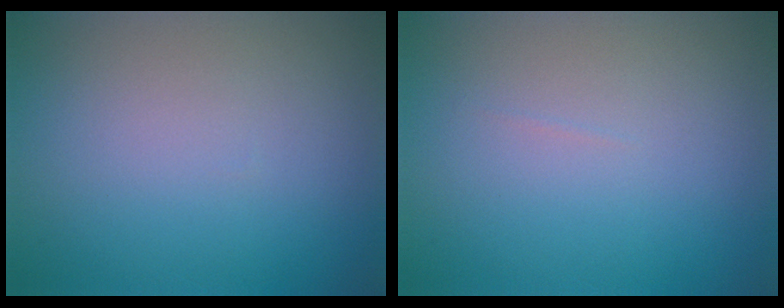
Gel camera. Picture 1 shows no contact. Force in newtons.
{"total": 0.0}